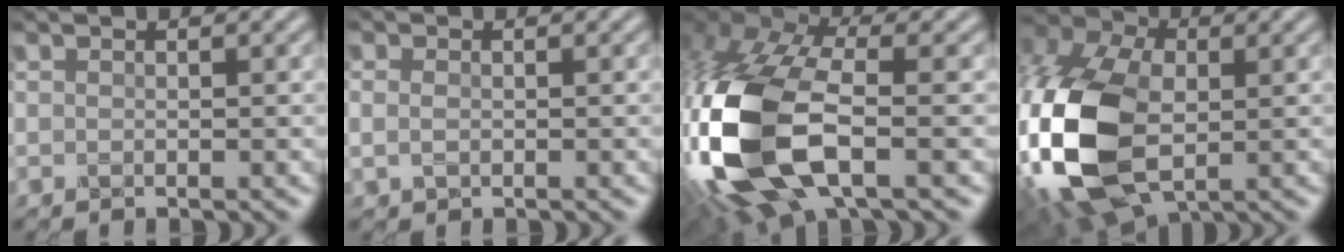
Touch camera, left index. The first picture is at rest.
{"total": 1.4, "force": [-0.1, 1.0, 0.9], "torque": [-0.023, 0.000, 0.004]}
{"total": 15.6, "force": [-3.8, 7.6, 13.0], "torque": [-0.321, -0.010, -0.076]}
{"total": 15.3, "force": [-2.4, 9.7, 11.6], "torque": [-0.288, -0.023, -0.049]}